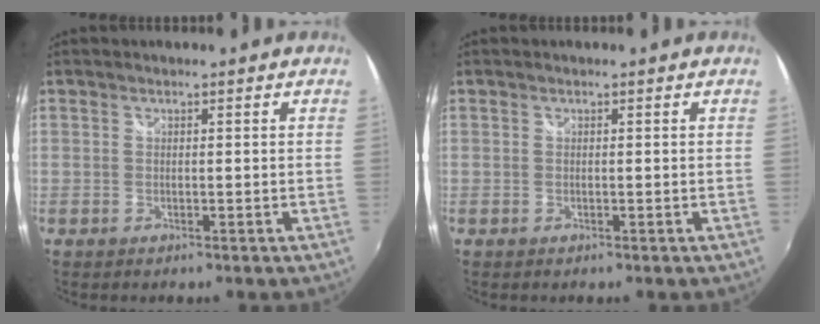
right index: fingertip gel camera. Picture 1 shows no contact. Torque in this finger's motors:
{"motor_torque": [0.00, 0.00, 0.00, 0.00]}